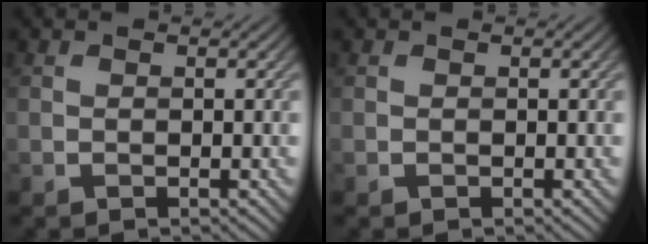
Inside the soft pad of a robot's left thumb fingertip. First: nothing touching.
{"total": 0.0}